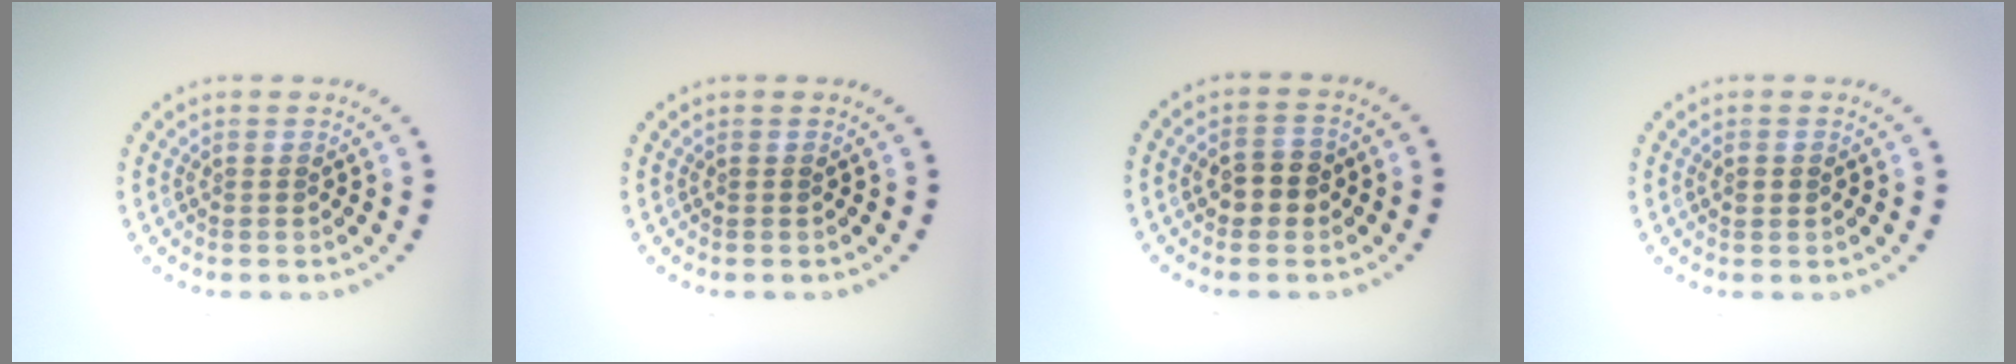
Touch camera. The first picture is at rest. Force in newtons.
{"total": 0.0}
{"total": 2.5, "press": 2.5, "slide": 0.2}
{"total": 1.2, "press": 1.2, "slide": 0.1}